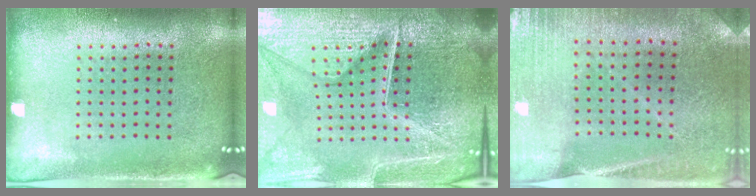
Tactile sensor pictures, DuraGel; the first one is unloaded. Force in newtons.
{"total": 6.3, "press": 5.7, "slide": 2.7}
{"total": 0.8, "press": 0.8, "slide": 0.1}